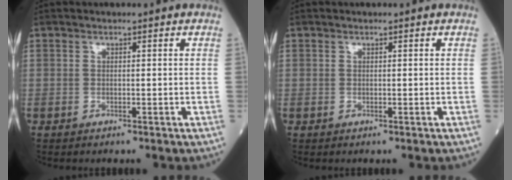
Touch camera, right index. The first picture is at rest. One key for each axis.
{"total": 0.0}